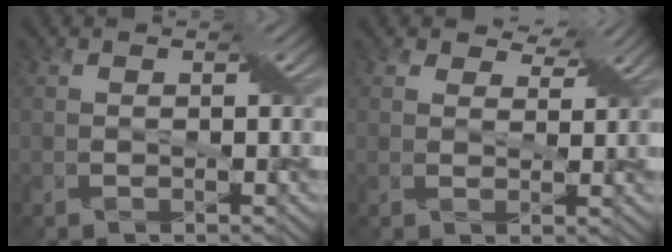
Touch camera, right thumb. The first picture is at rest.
{"total": 4.3, "force": [3.6, 1.8, 1.5], "torque": [-0.030, -0.004, 0.057]}